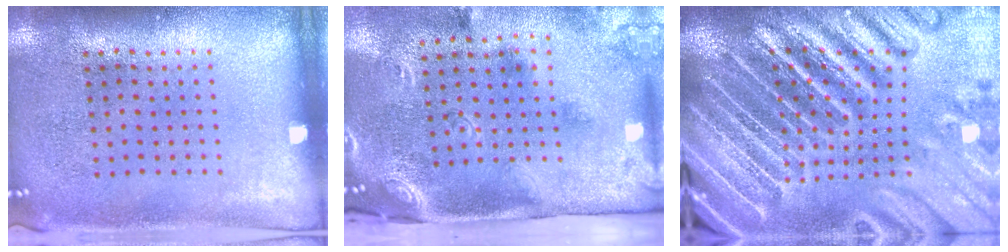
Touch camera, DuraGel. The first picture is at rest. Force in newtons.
{"total": 3.0, "press": 1.8, "slide": 2.3}
{"total": 5.7, "press": 4.9, "slide": 2.8}